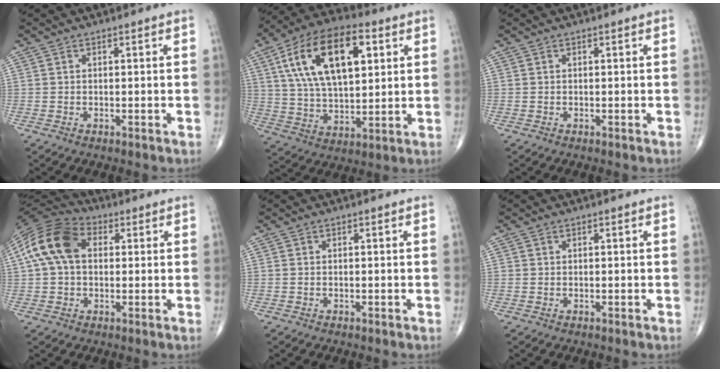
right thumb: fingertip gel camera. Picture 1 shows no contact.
{"total": 20.5, "force": [6.8, 10.2, 16.4], "torque": [-0.271, -0.004, 0.117]}
{"total": 0.0}
{"total": 13.4, "force": [2.4, 9.1, 9.5], "torque": [-0.184, 0.031, 0.033]}
{"total": 0.0}
{"total": 0.0}